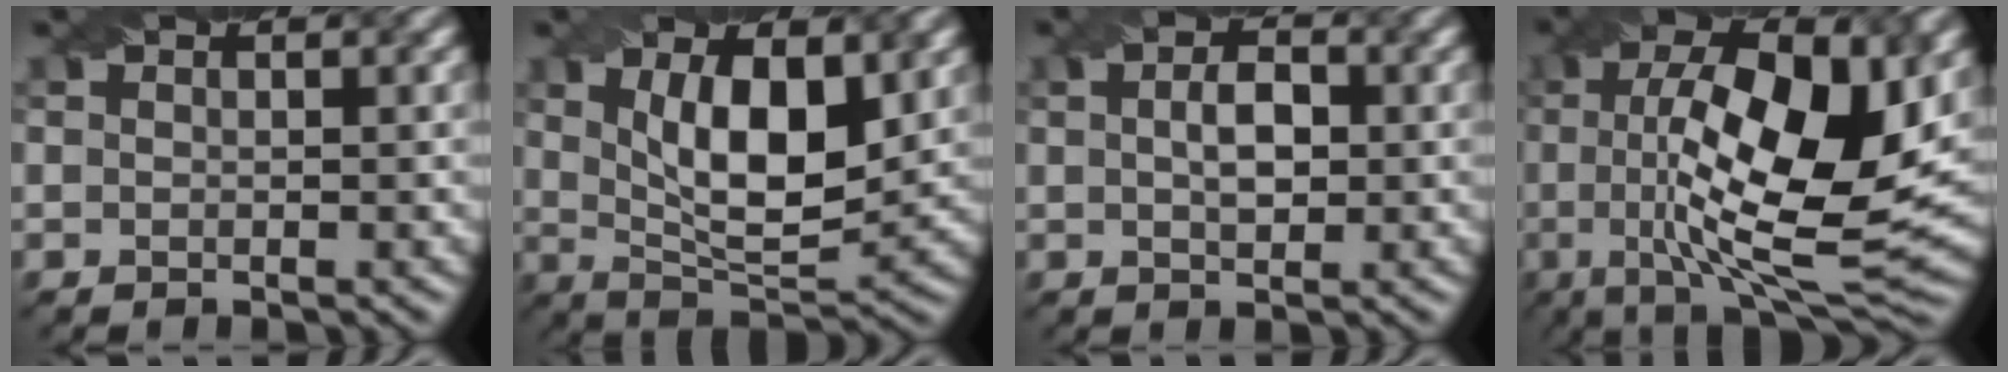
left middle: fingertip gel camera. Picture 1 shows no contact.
{"total": 8.6, "force": [2.1, 3.4, 7.6], "torque": [-0.133, -0.005, 0.038]}
{"total": 2.9, "force": [0.1, 1.6, 2.4], "torque": [-0.052, 0.005, 0.003]}
{"total": 14.5, "force": [1.4, 5.0, 13.6], "torque": [-0.211, -0.005, 0.021]}